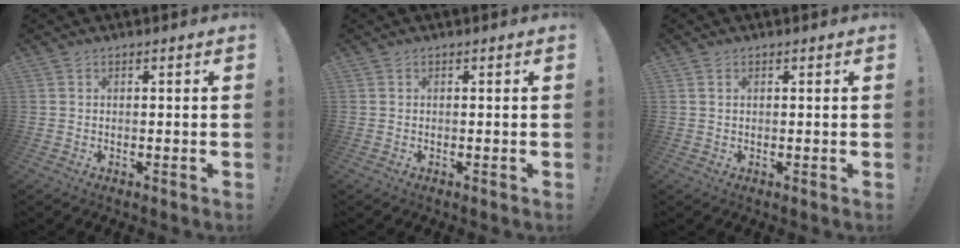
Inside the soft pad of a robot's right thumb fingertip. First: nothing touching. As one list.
[{"total": 0.0}, {"total": 0.8, "force": [0.5, 0.5, 0.4], "torque": [-0.011, 0.003, 0.009]}]